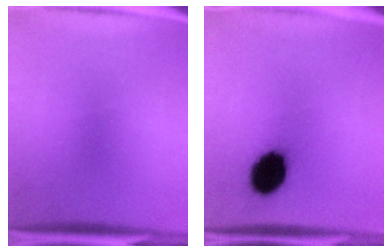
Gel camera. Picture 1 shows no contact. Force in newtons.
{"total": 12.5}